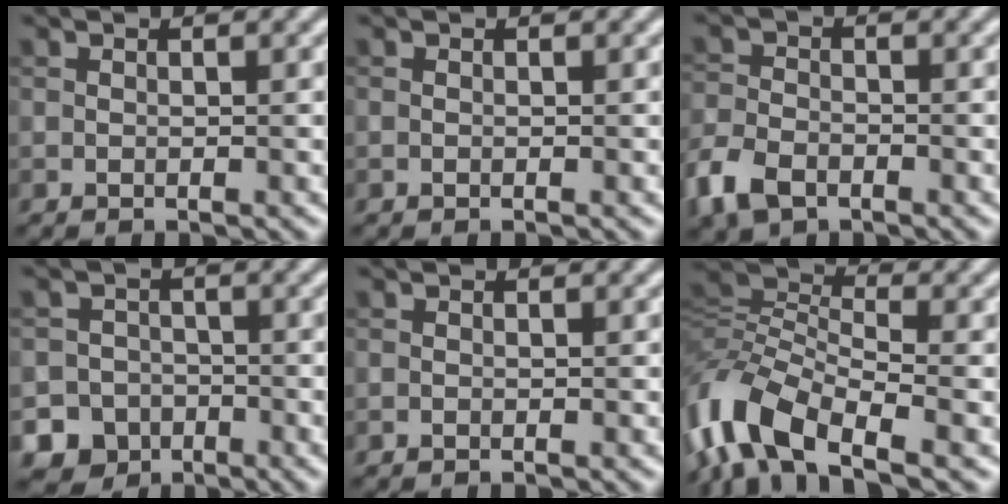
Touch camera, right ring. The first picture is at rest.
{"total": 0.0}
{"total": 4.8, "force": [-3.0, 2.8, 2.4], "torque": [-0.059, -0.004, -0.069]}
{"total": 6.8, "force": [-4.3, 5.2, 0.7], "torque": [0.012, -0.016, -0.078]}
{"total": 0.0}
{"total": 9.6, "force": [-4.8, 4.7, 6.8], "torque": [-0.142, 0.007, -0.110]}